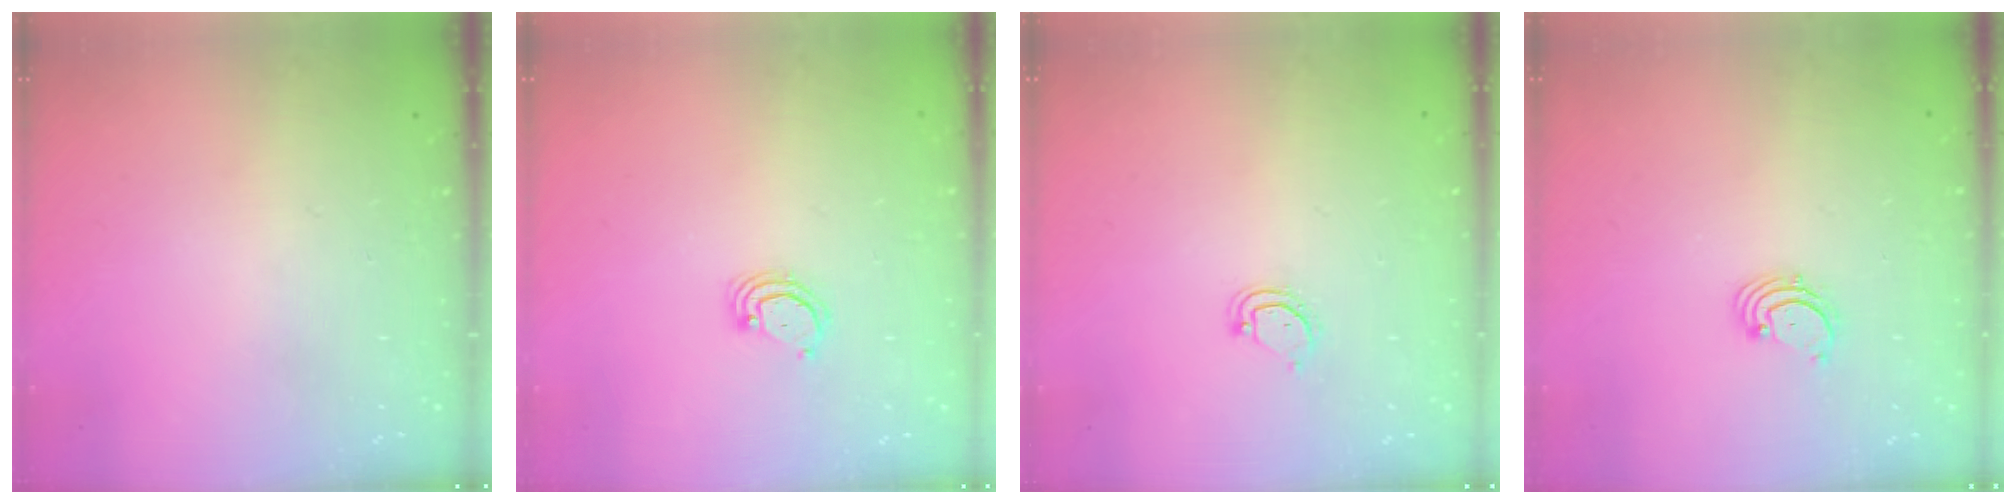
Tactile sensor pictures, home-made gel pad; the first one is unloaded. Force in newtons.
{"total": 2.9, "press": 2.9, "slide": 0.2}
{"total": 3.1, "press": 3.1, "slide": 0.4}
{"total": 1.7, "press": 1.6, "slide": 0.2}